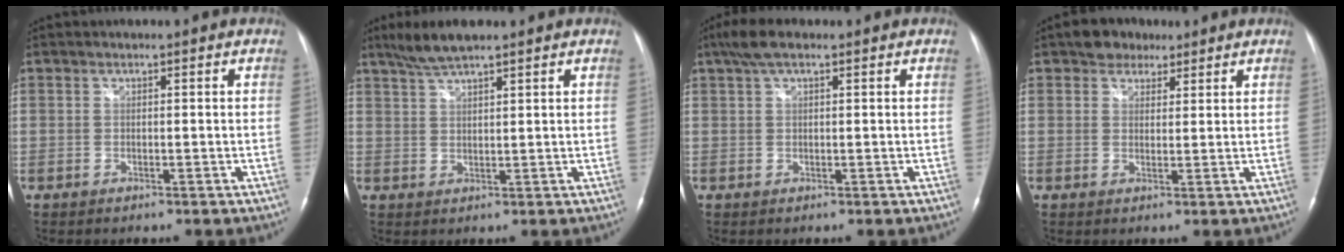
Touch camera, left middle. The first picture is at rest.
{"total": 5.3, "force": [4.3, 0.6, 3.1], "torque": [-0.069, 0.012, 0.083]}
{"total": 4.2, "force": [2.7, 1.2, 2.9], "torque": [-0.065, 0.024, 0.051]}
{"total": 4.1, "force": [2.9, 2.8, 1.0], "torque": [-0.020, 0.009, 0.047]}